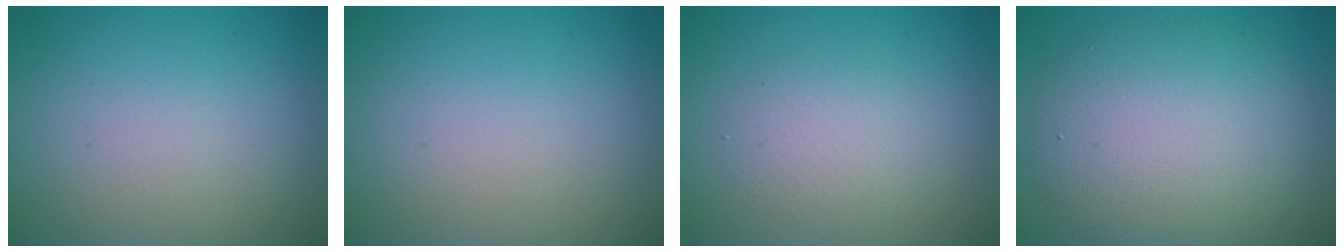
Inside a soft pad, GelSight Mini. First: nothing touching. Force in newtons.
{"total": 0.0}
{"total": 2.6, "press": 2.6, "slide": 0.2}
{"total": 8.1, "press": 8.0, "slide": 0.2}